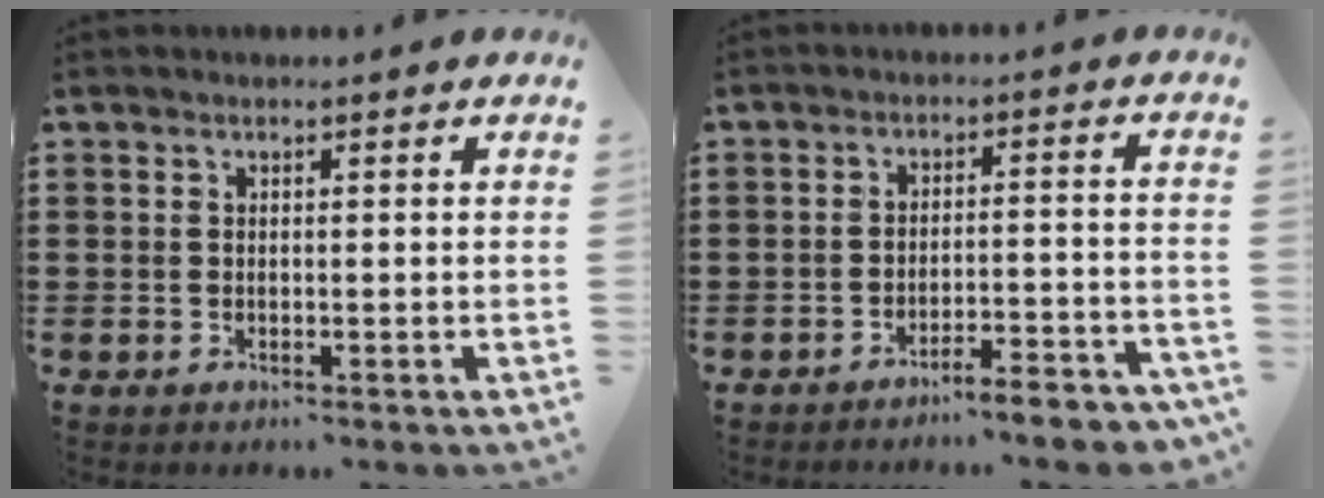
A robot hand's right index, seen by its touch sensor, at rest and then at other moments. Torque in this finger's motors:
{"motor_torque": [0.96, 1.18, 0.29, 0.03]}